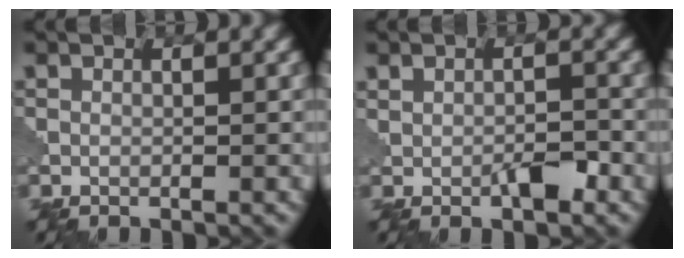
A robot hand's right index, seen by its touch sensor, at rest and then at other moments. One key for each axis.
{"total": 2.5, "fx": -0.6, "fy": 1.2, "fz": 2.1, "tx": -0.037, "ty": -0.002, "tz": -0.009}